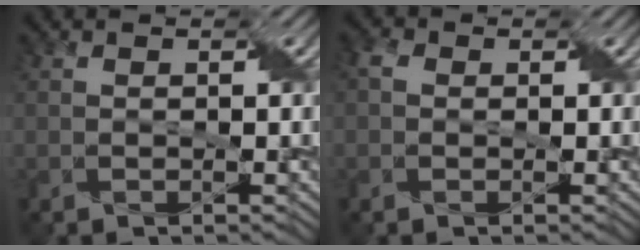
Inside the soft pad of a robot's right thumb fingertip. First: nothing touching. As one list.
[{"total": 0.6, "force": [0.1, 0.6, 0.2], "torque": [-0.016, 0.006, -0.006]}]